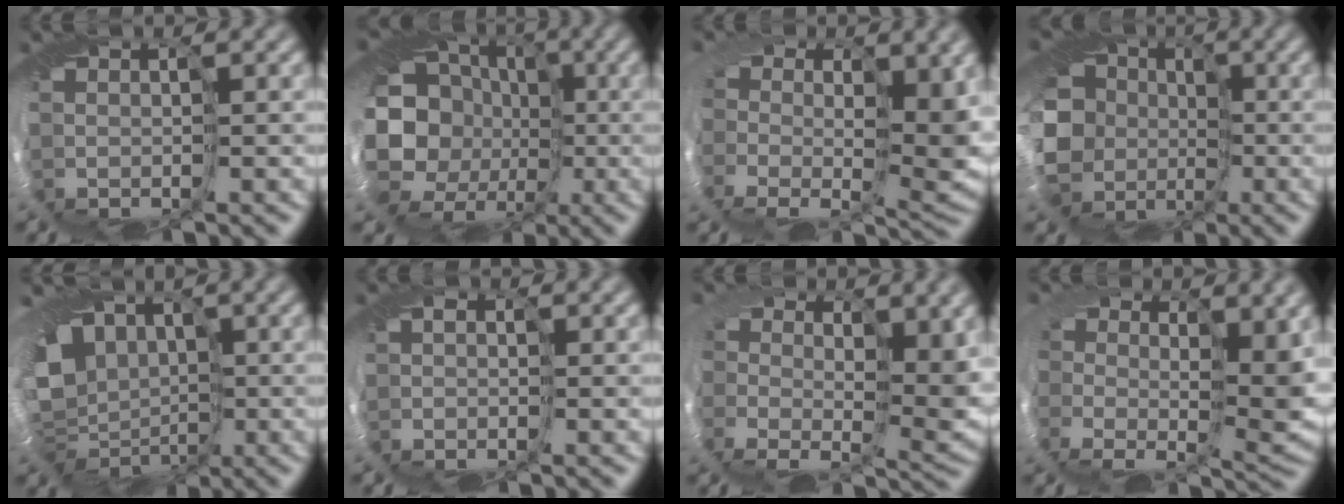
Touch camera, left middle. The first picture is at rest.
{"total": 16.3, "force": [-5.7, 14.0, 6.1], "torque": [-0.100, -0.032, -0.132]}
{"total": 6.3, "force": [0.1, 3.7, 5.1], "torque": [-0.075, -0.038, -0.002]}
{"total": 12.4, "force": [-3.4, 10.3, 6.1], "torque": [-0.126, -0.037, -0.077]}
{"total": 7.0, "force": [-0.2, 5.9, 3.9], "torque": [-0.045, -0.018, -0.001]}
{"total": 1.1, "force": [-0.6, 0.9, 0.0], "torque": [0.003, -0.003, -0.008]}
{"total": 5.6, "force": [0.8, 3.5, 4.2], "torque": [-0.065, -0.038, 0.013]}
{"total": 5.6, "force": [0.4, 3.2, 4.6], "torque": [-0.069, -0.039, 0.005]}